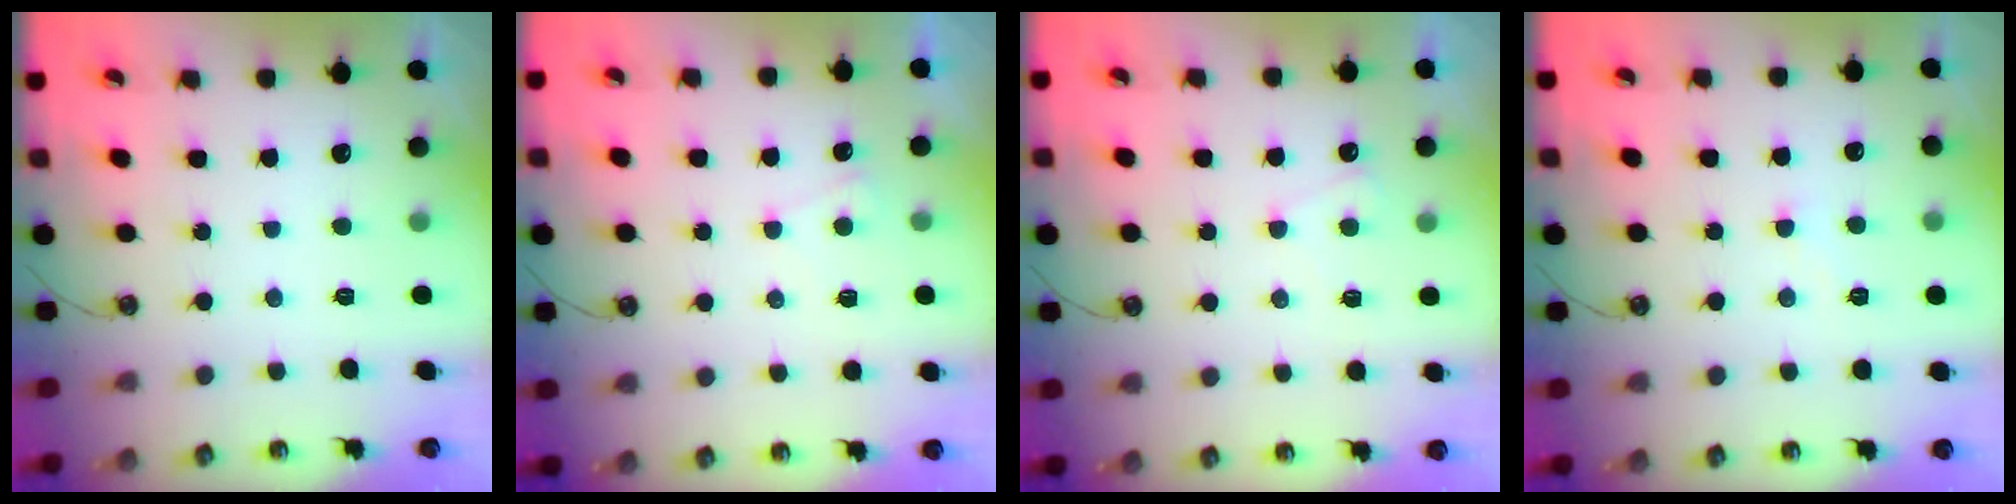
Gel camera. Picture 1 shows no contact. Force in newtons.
{"total": 2.4, "press": 2.4, "slide": 0.3}
{"total": 2.5, "press": 2.4, "slide": 0.4}
{"total": 2.0, "press": 2.0, "slide": 0.4}